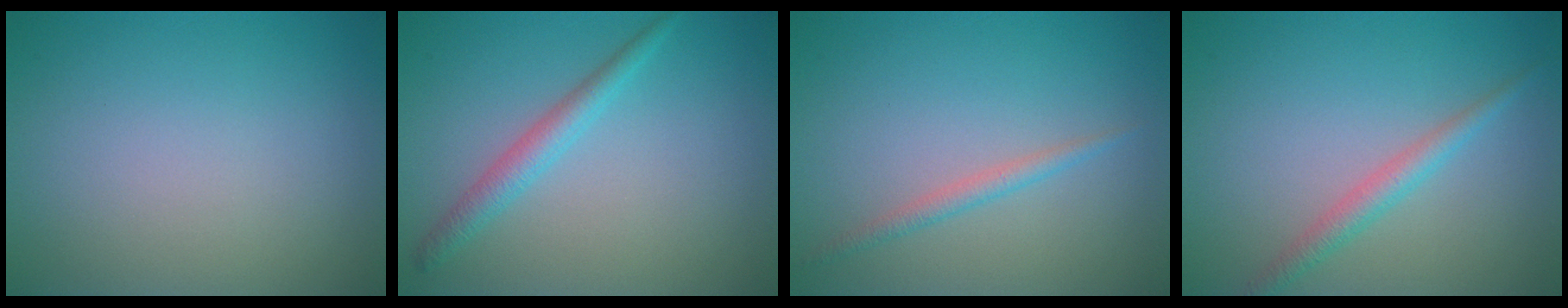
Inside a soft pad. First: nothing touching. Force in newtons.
{"total": 2.2, "press": 2.2, "slide": 0.1}
{"total": 1.3, "press": 1.3, "slide": 0.0}
{"total": 2.0, "press": 2.0, "slide": 0.1}